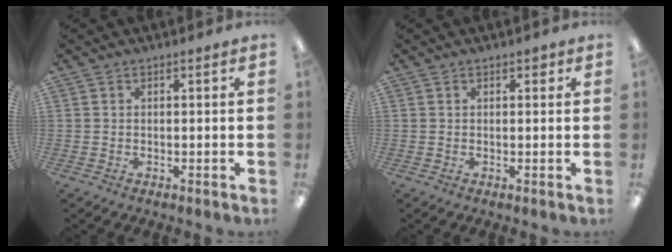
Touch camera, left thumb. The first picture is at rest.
{"total": 1.0, "force": [0.6, 0.6, 0.5], "torque": [-0.003, 0.000, 0.008]}